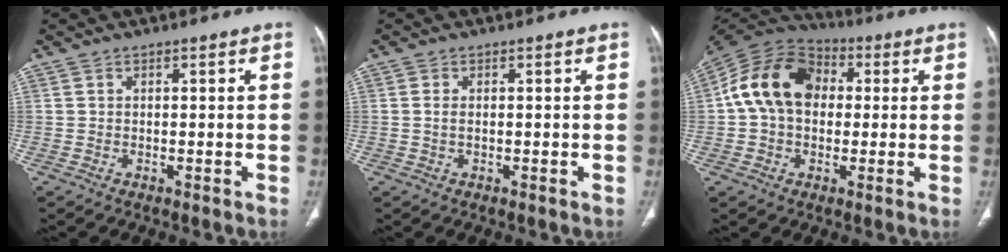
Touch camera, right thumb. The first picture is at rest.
{"total": 1.3, "force": [0.0, 0.7, 1.1], "torque": [-0.027, 0.000, -0.001]}
{"total": 15.4, "force": [1.7, 11.4, 10.2], "torque": [-0.167, 0.033, 0.018]}